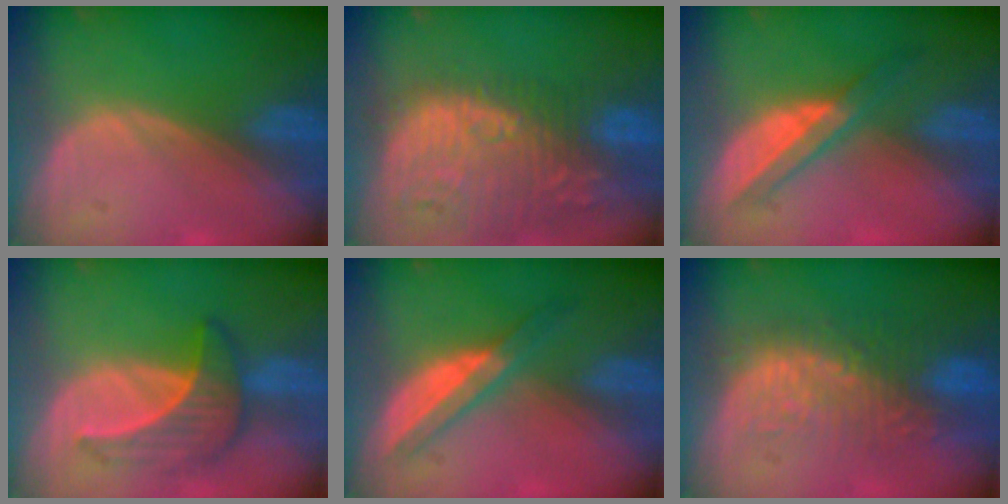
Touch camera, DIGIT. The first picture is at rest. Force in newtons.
{"total": 14.1, "press": 12.3, "slide": 6.9}
{"total": 5.9, "press": 5.3, "slide": 2.5}
{"total": 6.6, "press": 6.5, "slide": 1.2}
{"total": 6.0, "press": 5.2, "slide": 2.9}
{"total": 10.0, "press": 9.3, "slide": 3.8}